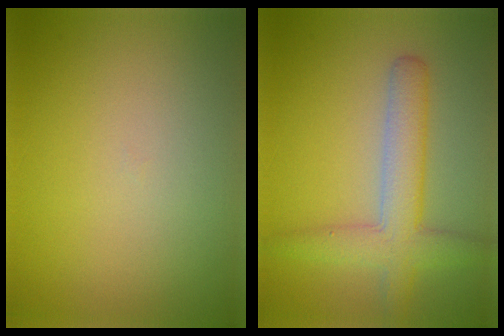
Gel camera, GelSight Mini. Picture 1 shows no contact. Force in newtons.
{"total": 4.5, "press": 4.5, "slide": 0.2}